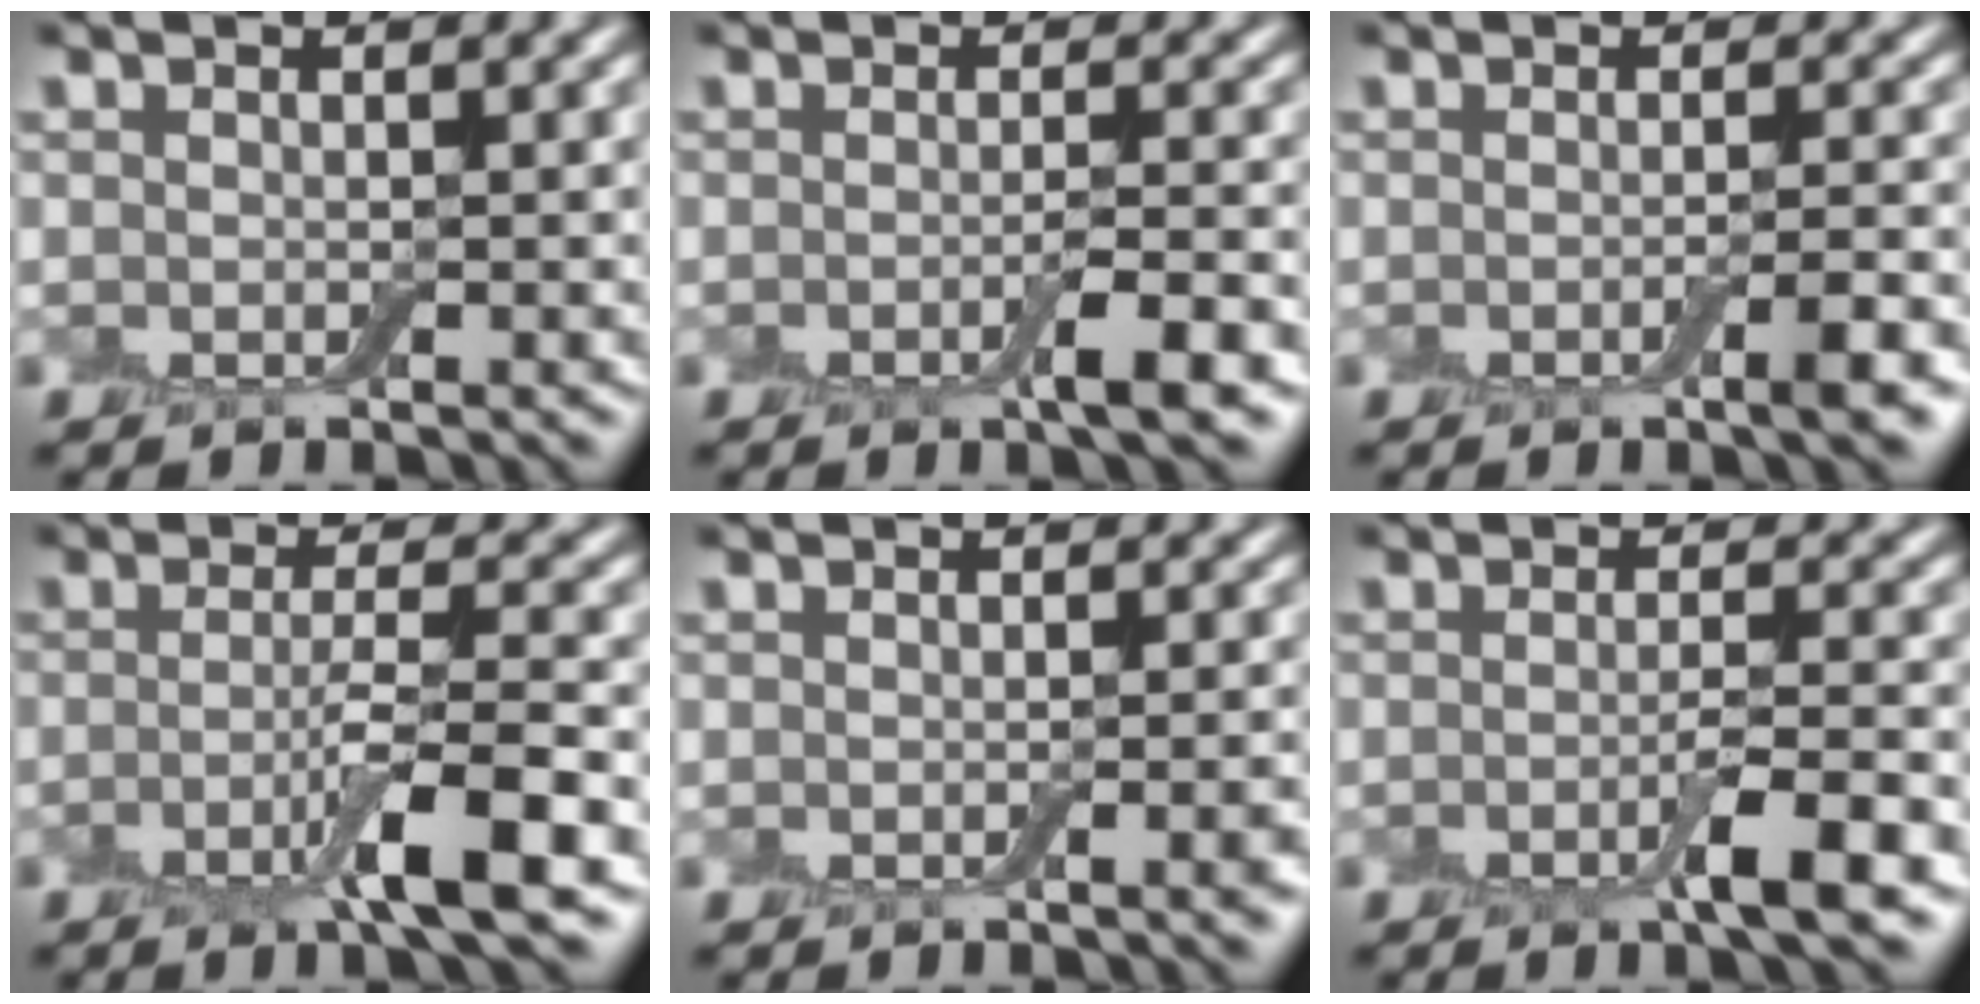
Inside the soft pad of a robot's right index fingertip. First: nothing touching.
{"total": 2.6, "force": [-1.2, 0.3, 2.3], "torque": [-0.037, -0.006, -0.020]}
{"total": 2.4, "force": [-1.1, 0.3, 2.1], "torque": [-0.033, -0.006, -0.018]}
{"total": 4.7, "force": [-2.0, 0.5, 4.2], "torque": [-0.069, 0.000, -0.042]}
{"total": 1.5, "force": [-0.6, 0.2, 1.4], "torque": [-0.018, -0.006, -0.007]}
{"total": 3.3, "force": [-1.5, 0.4, 2.9], "torque": [-0.048, -0.002, -0.029]}